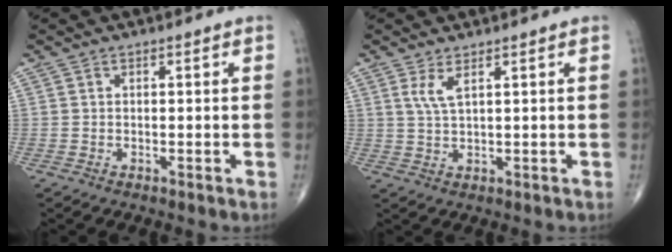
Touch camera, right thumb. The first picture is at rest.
{"total": 3.1, "force": [1.5, 0.7, 2.6], "torque": [-0.060, -0.007, 0.038]}